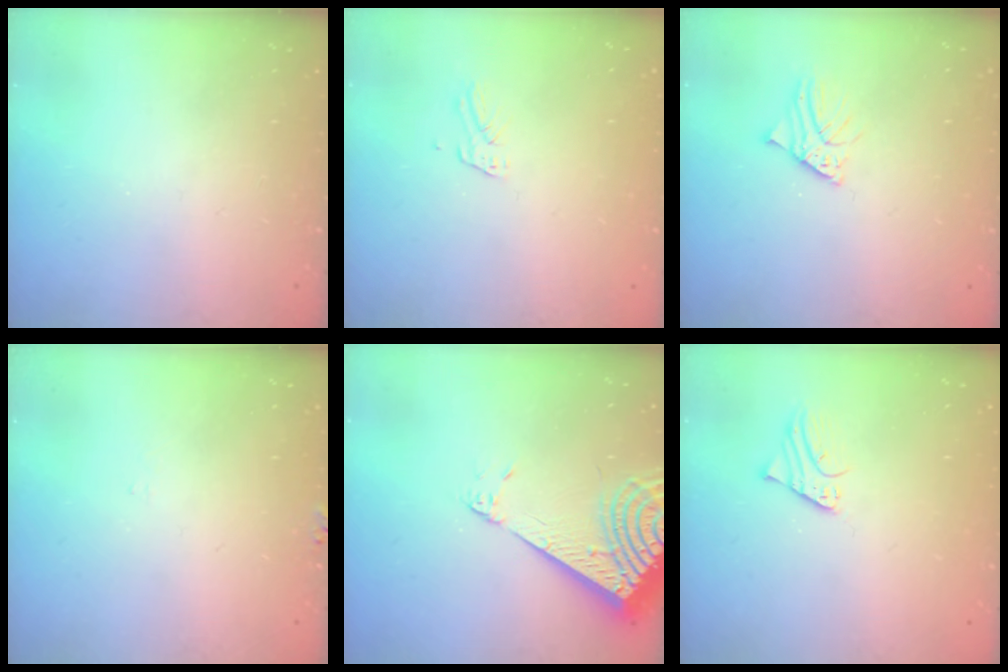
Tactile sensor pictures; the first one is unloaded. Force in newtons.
{"total": 2.7, "press": 2.7, "slide": 0.2}
{"total": 2.6, "press": 2.6, "slide": 0.3}
{"total": 3.9, "press": 3.9, "slide": 0.4}
{"total": 13.1, "press": 13.0, "slide": 2.1}
{"total": 1.8, "press": 1.8, "slide": 0.1}